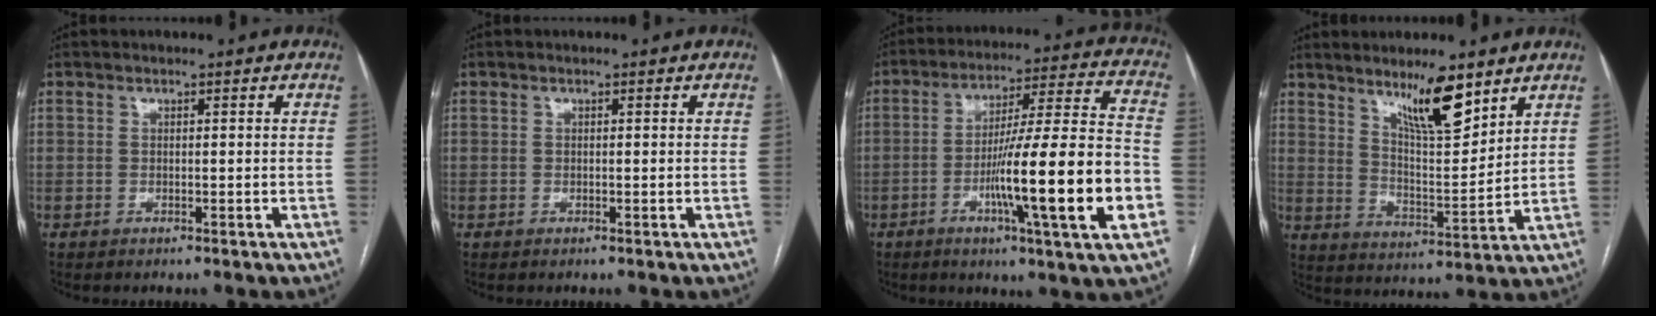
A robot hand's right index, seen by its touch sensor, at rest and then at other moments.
{"total": 0.0}
{"total": 20.4, "force": [-5.9, -0.1, 19.5], "torque": [-0.286, -0.004, -0.095]}
{"total": 10.1, "force": [7.1, 1.6, 7.0], "torque": [-0.122, -0.009, 0.128]}